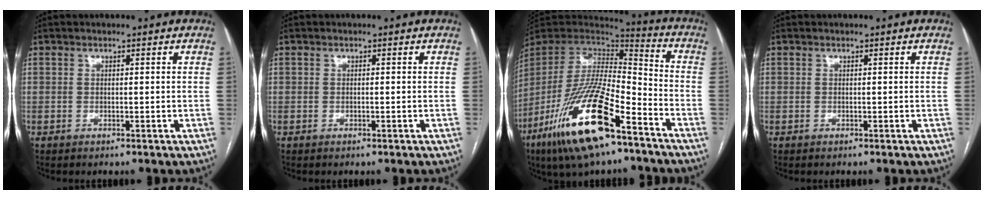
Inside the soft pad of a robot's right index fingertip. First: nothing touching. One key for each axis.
{"total": 0.0}
{"total": 23.1, "fx": -13.4, "fy": 5.6, "fz": 17.9, "tx": -0.362, "ty": -0.042, "tz": -0.244}
{"total": 0.0}